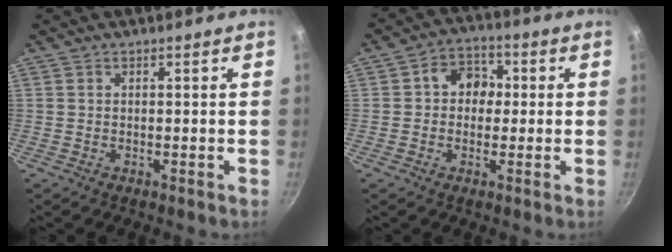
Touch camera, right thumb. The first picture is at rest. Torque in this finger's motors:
{"motor_torque": [0.69, 0.85, 0.04, 0.08, 0.11]}